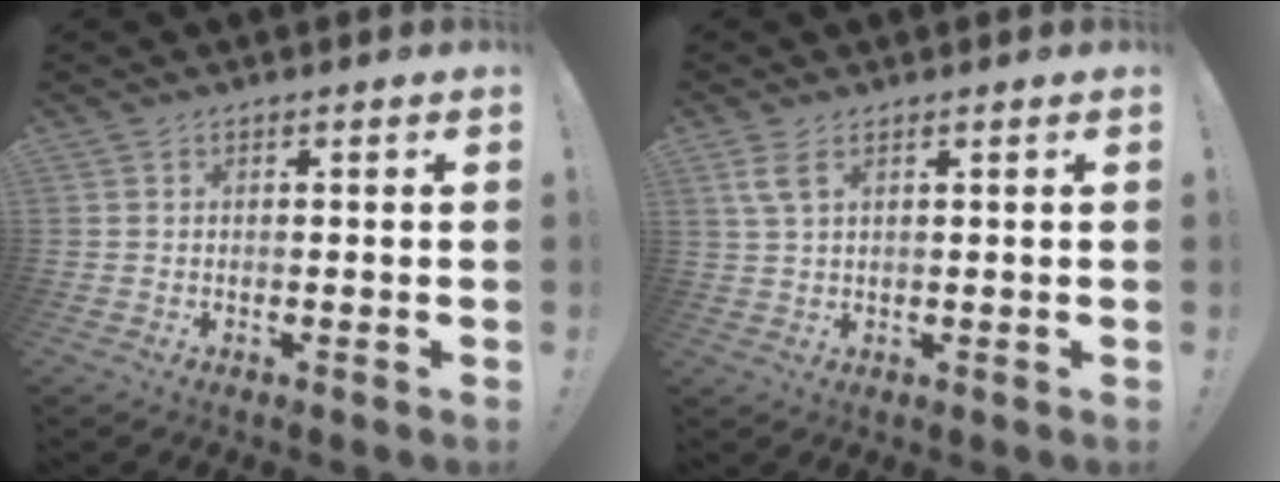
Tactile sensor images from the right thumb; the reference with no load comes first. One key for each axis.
{"total": 4.5, "fx": 2.3, "fy": 1.7, "fz": 3.4, "tx": -0.075, "ty": 0.001, "tz": 0.046}